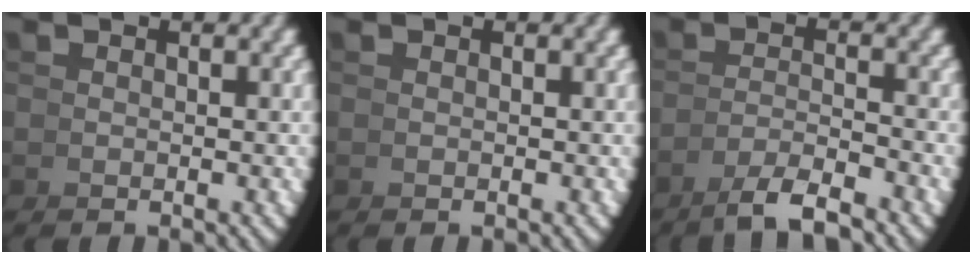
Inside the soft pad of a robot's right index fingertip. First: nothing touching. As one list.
[{"total": 0.0}, {"total": 3.5, "force": [-2.7, -0.2, 2.3], "torque": [-0.026, -0.001, -0.044]}]